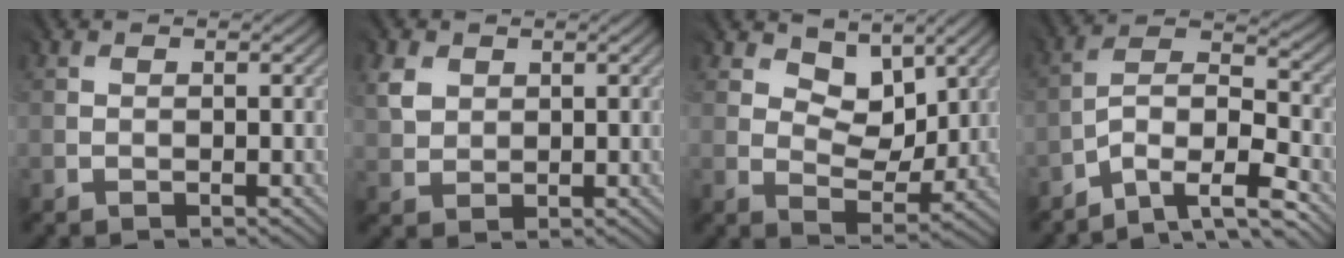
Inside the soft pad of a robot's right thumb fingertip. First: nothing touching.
{"total": 2.5, "force": [1.3, 2.1, 0.5], "torque": [-0.022, 0.002, 0.029]}
{"total": 6.3, "force": [4.1, 3.8, 3.0], "torque": [-0.055, -0.010, 0.067]}
{"total": 8.8, "force": [-5.8, 3.5, 5.6], "torque": [-0.112, -0.011, -0.112]}